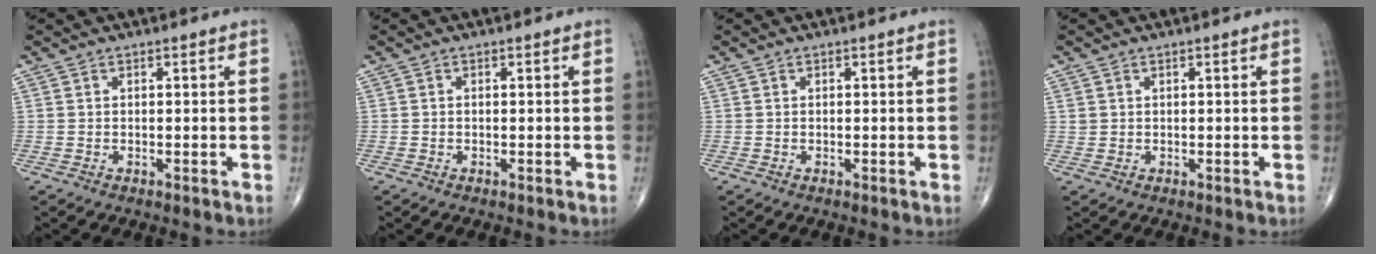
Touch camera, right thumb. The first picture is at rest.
{"total": 0.0}
{"total": 0.0}
{"total": 1.1, "force": [0.4, 0.9, 0.4], "torque": [-0.001, 0.000, 0.008]}